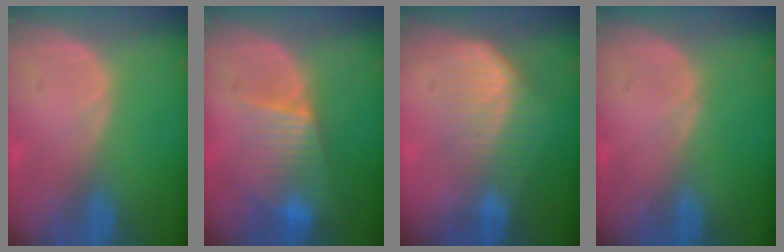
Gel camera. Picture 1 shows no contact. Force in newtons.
{"total": 6.5, "press": 6.4, "slide": 1.1}
{"total": 7.4, "press": 6.4, "slide": 3.8}
{"total": 0.0}